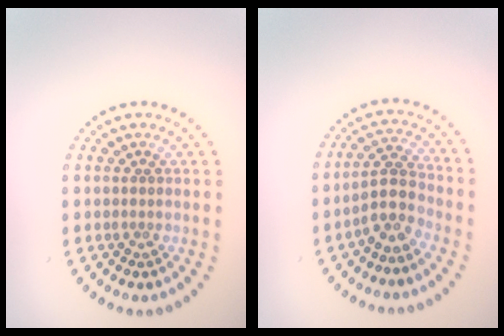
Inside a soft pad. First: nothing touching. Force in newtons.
{"total": 3.0, "press": 2.3, "slide": 1.9}